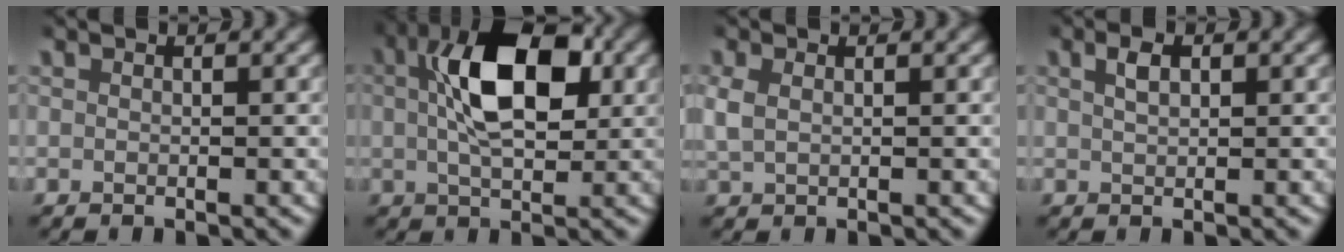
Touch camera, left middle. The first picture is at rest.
{"total": 9.6, "force": [1.6, 5.0, 8.0], "torque": [-0.143, 0.002, 0.024]}
{"total": 2.1, "force": [0.5, 1.5, 1.5], "torque": [-0.046, 0.000, 0.013]}
{"total": 1.4, "force": [0.6, 0.7, 1.1], "torque": [-0.019, 0.002, 0.012]}